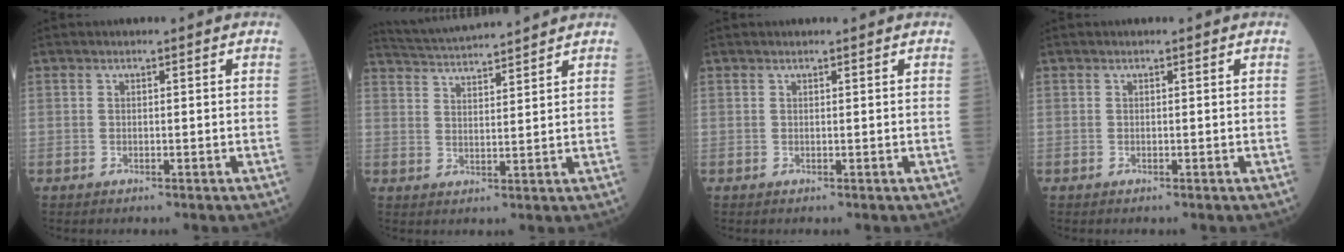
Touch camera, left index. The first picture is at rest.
{"total": 11.1, "force": [10.6, -0.3, 3.3], "torque": [-0.071, 0.023, 0.168]}
{"total": 1.7, "force": [1.6, 0.1, 0.5], "torque": [-0.006, 0.013, 0.023]}
{"total": 0.5, "force": [0.5, 0.0, 0.1], "torque": [-0.004, 0.007, 0.008]}